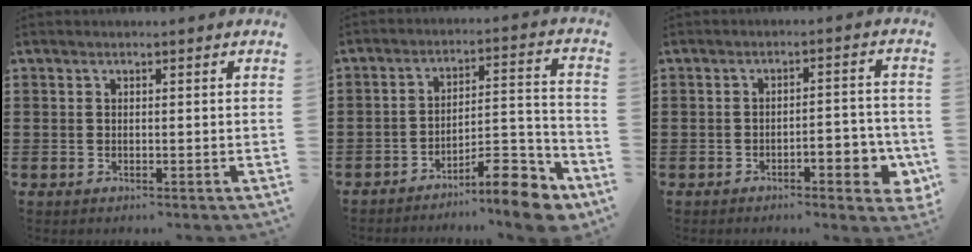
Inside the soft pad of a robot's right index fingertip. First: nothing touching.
{"total": 10.8, "force": [-8.4, 2.8, 6.2], "torque": [-0.072, 0.034, -0.151]}
{"total": 4.6, "force": [-2.5, 1.5, 3.6], "torque": [-0.049, 0.004, -0.045]}